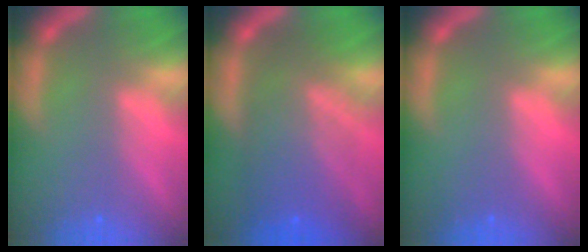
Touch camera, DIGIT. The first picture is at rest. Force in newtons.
{"total": 9.1}
{"total": 0.0}